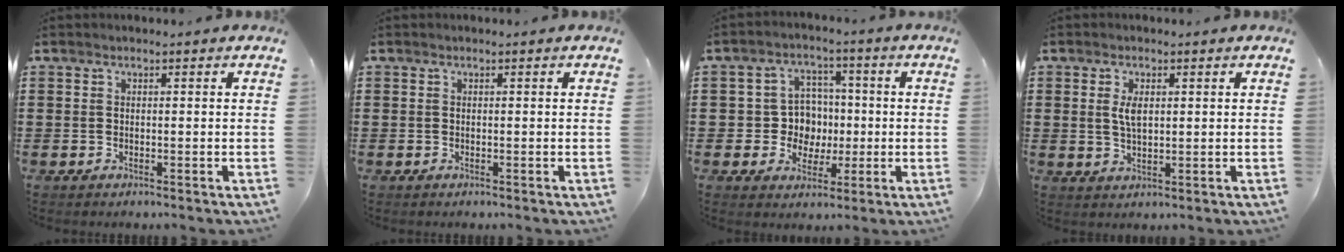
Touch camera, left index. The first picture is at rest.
{"total": 0.0}
{"total": 6.7, "force": [-0.2, 6.3, 2.4], "torque": [-0.062, 0.018, -0.004]}
{"total": 3.2, "force": [0.9, 1.3, 2.8], "torque": [-0.060, 0.006, 0.014]}